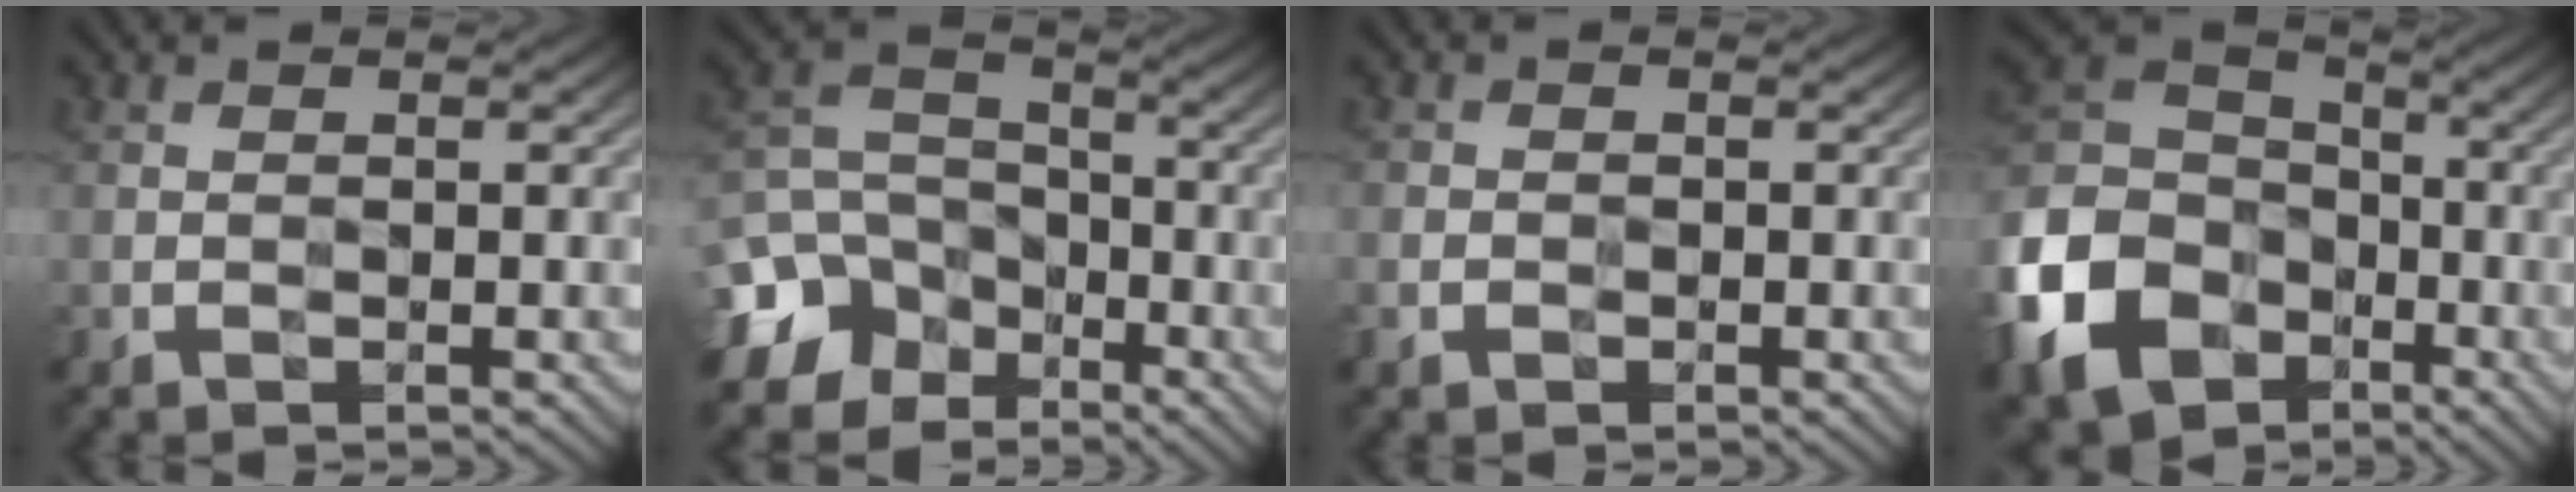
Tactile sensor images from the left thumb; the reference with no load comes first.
{"total": 13.1, "force": [-7.1, 9.9, 4.7], "torque": [-0.153, -0.039, -0.134]}
{"total": 1.3, "force": [-0.8, 1.0, 0.1], "torque": [-0.002, -0.002, -0.019]}
{"total": 16.1, "force": [-6.8, 12.2, 7.9], "torque": [-0.269, -0.040, -0.135]}